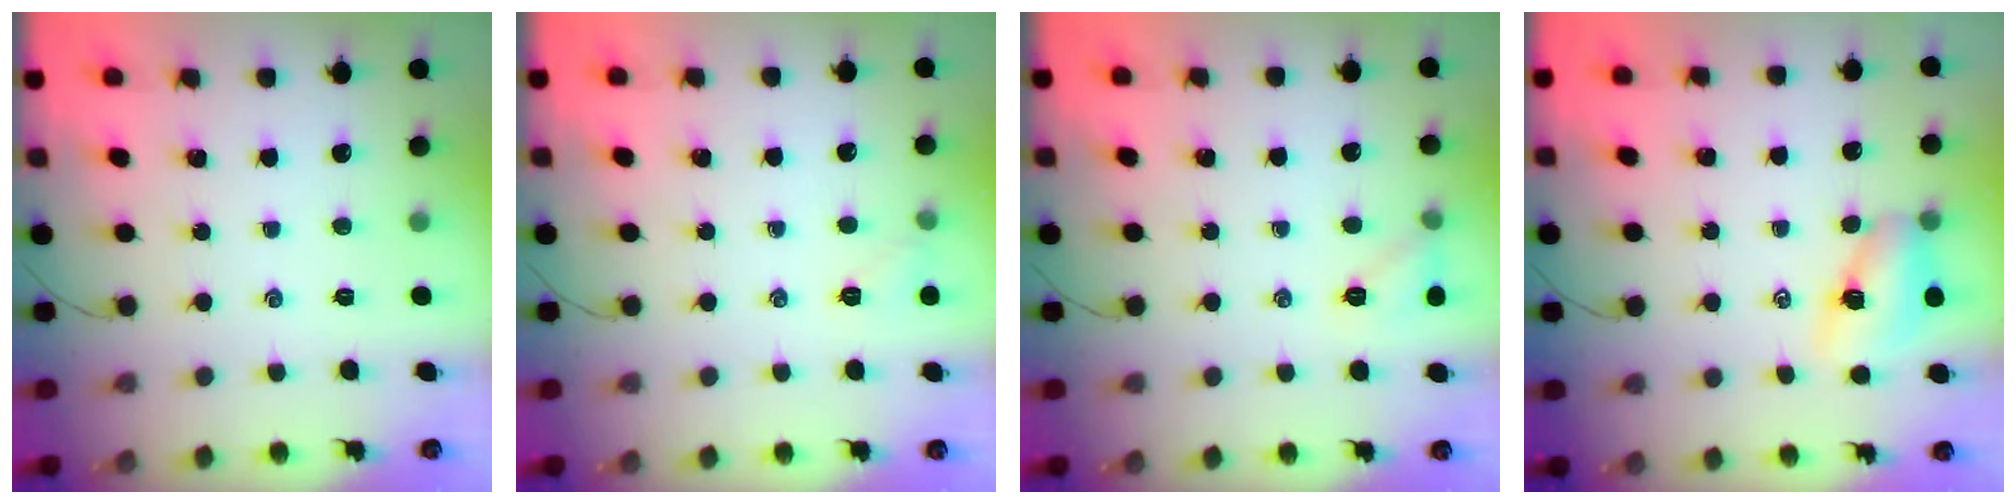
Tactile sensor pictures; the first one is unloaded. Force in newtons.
{"total": 4.7, "press": 4.5, "slide": 1.1}
{"total": 6.3, "press": 6.0, "slide": 1.9}
{"total": 7.8, "press": 7.7, "slide": 1.2}